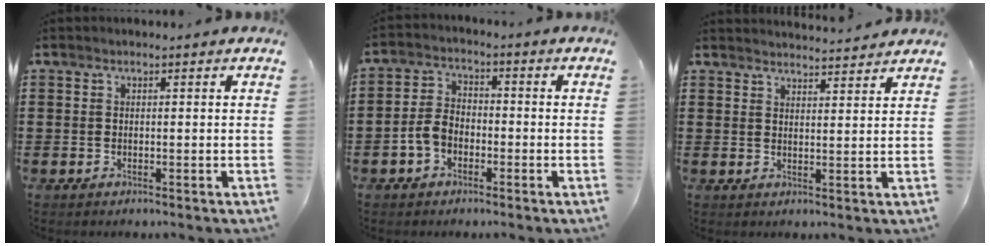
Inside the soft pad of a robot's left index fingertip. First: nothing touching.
{"total": 4.4, "force": [-2.1, 2.9, 2.5], "torque": [-0.068, 0.005, -0.047]}
{"total": 2.9, "force": [2.9, -0.2, 0.0], "torque": [-0.008, -0.014, 0.054]}